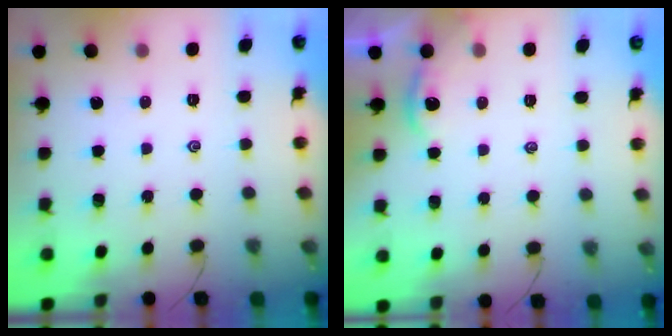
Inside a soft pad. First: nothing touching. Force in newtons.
{"total": 2.0, "press": 2.0, "slide": 0.1}